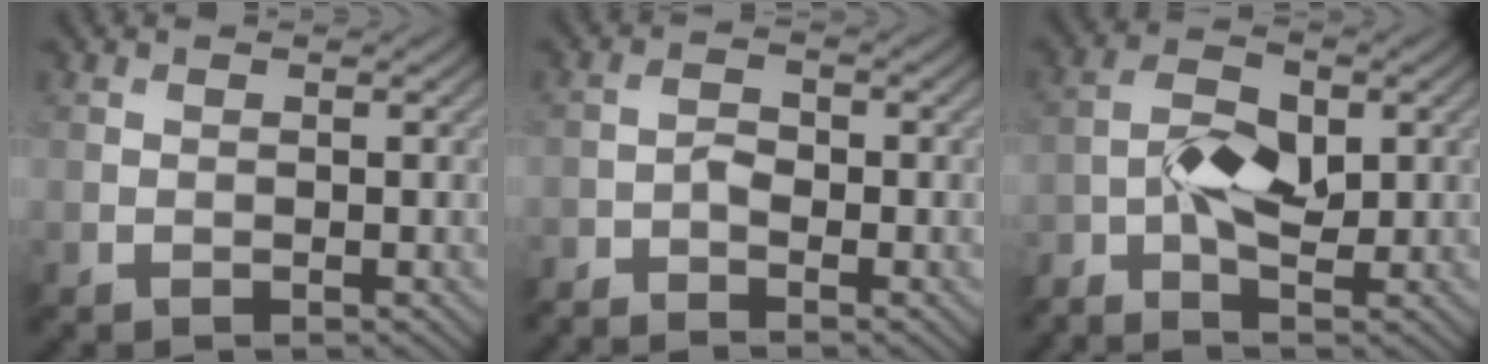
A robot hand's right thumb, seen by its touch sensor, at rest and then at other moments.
{"total": 2.4, "force": [-2.1, 0.5, 0.9], "torque": [-0.022, -0.002, -0.051]}
{"total": 4.9, "force": [-1.7, 2.2, 4.0], "torque": [-0.086, 0.009, -0.043]}